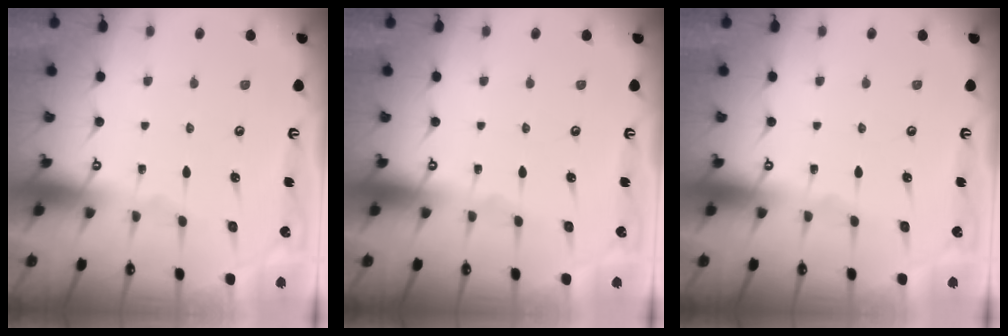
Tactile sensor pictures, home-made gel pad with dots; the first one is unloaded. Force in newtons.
{"total": 0.0}
{"total": 0.0}